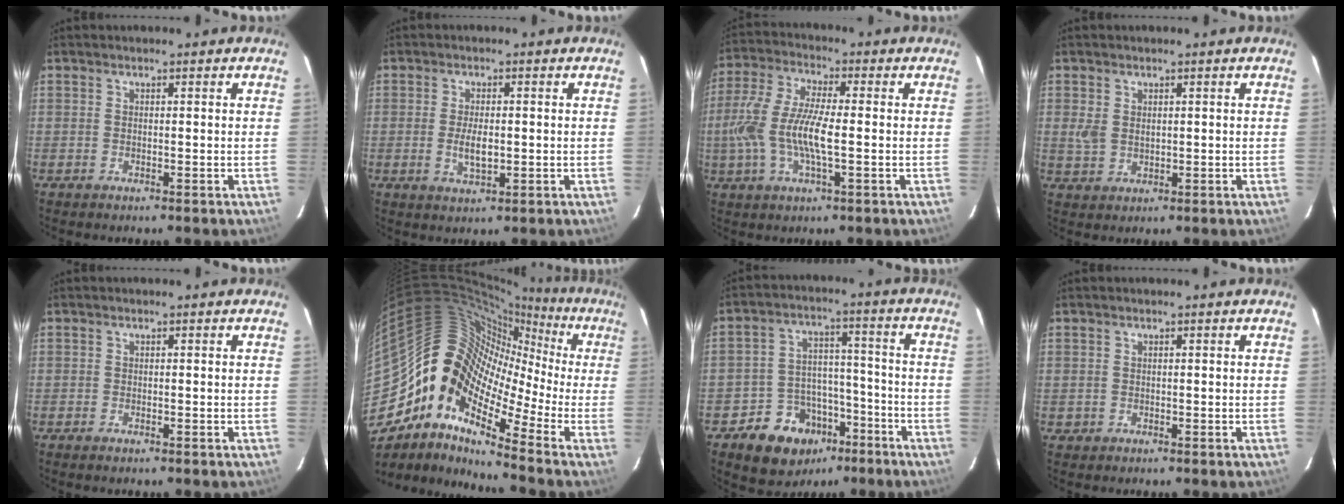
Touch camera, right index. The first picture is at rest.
{"total": 4.3, "force": [-0.6, 1.8, 3.8], "torque": [-0.073, -0.006, -0.008]}
{"total": 12.0, "force": [-1.7, 3.1, 11.5], "torque": [-0.245, 0.001, -0.037]}
{"total": 3.4, "force": [0.8, 2.6, 2.0], "torque": [-0.039, 0.002, 0.020]}
{"total": 0.6, "force": [-0.5, 0.2, 0.3], "torque": [-0.007, -0.002, -0.009]}
{"total": 16.1, "force": [-4.5, 10.6, 11.3], "torque": [-0.174, 0.011, -0.113]}
{"total": 12.5, "force": [-7.4, 9.3, 3.9], "torque": [-0.083, 0.038, -0.095]}
{"total": 1.1, "force": [-0.1, 1.1, 0.0], "torque": [0.002, 0.004, 0.001]}